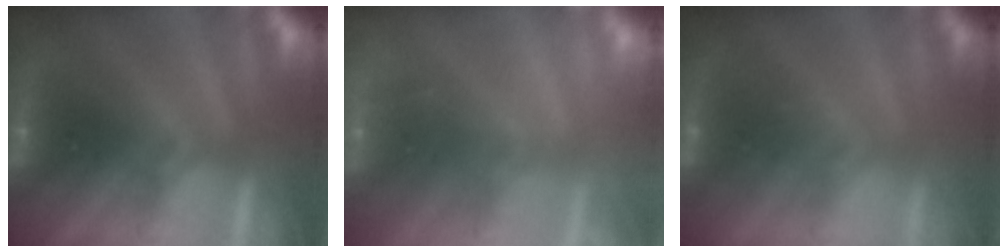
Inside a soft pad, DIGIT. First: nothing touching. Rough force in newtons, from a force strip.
{"total": 2.2}
{"total": 2.7}